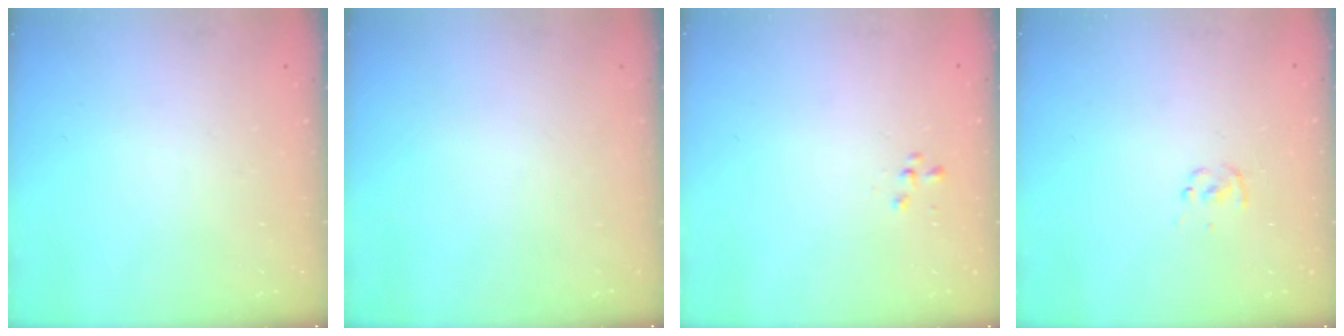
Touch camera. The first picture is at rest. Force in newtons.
{"total": 0.0}
{"total": 0.6, "press": 0.6, "slide": 0.2}
{"total": 1.1, "press": 1.1, "slide": 0.2}